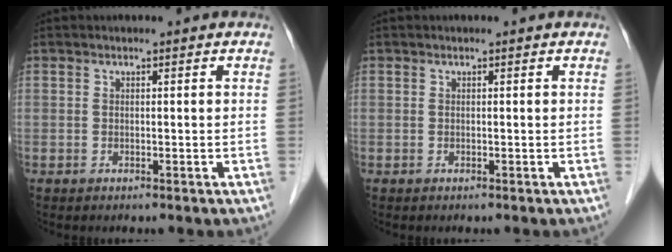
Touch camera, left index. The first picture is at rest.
{"total": 0.0}